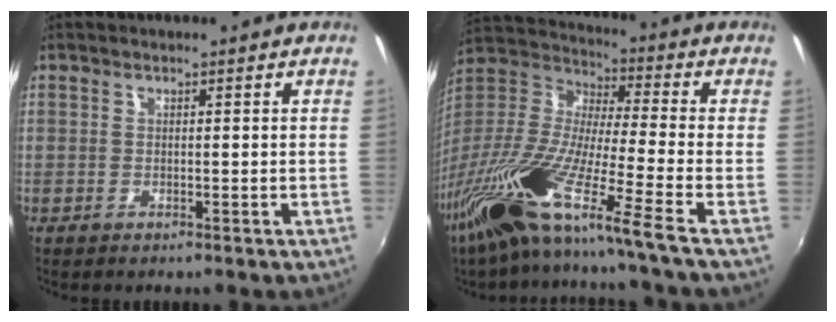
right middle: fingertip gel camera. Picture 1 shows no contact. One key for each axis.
{"total": 20.8, "fx": -14.8, "fy": -1.0, "fz": 14.5, "tx": -0.263, "ty": -0.055, "tz": -0.283}